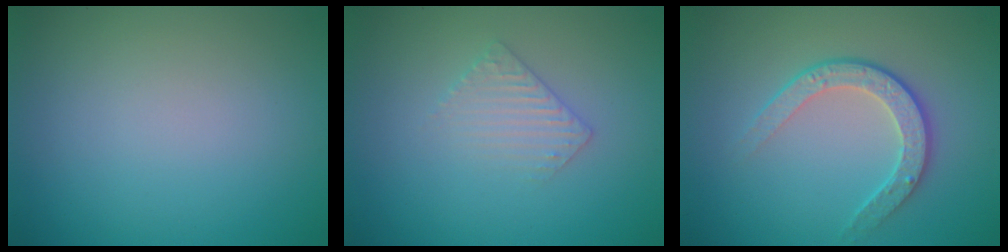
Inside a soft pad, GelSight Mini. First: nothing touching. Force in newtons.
{"total": 1.9, "press": 1.9, "slide": 0.5}
{"total": 3.5, "press": 2.9, "slide": 1.9}